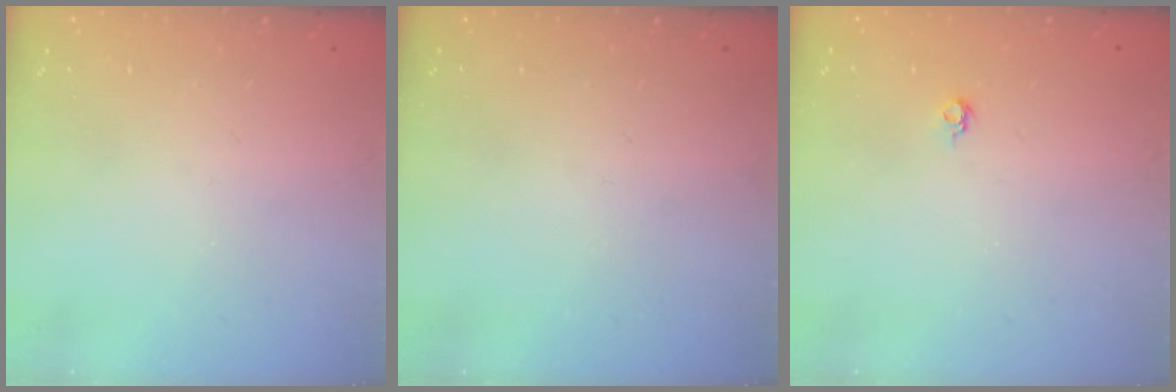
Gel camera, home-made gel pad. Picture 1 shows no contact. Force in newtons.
{"total": 0.0}
{"total": 3.7, "press": 3.6, "slide": 0.7}